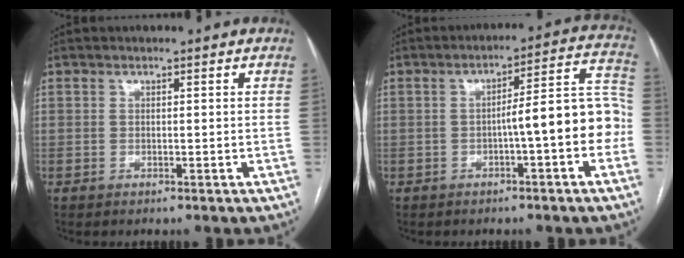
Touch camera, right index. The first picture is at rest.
{"total": 10.0, "force": [-2.6, 1.0, 9.6], "torque": [-0.120, 0.040, -0.035]}